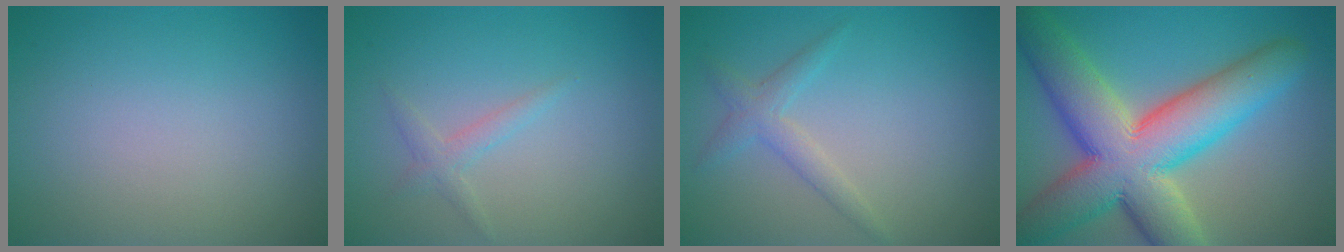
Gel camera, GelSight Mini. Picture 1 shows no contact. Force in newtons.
{"total": 1.3, "press": 1.3, "slide": 0.0}
{"total": 2.0, "press": 2.0, "slide": 0.1}
{"total": 13.2, "press": 13.1, "slide": 0.8}